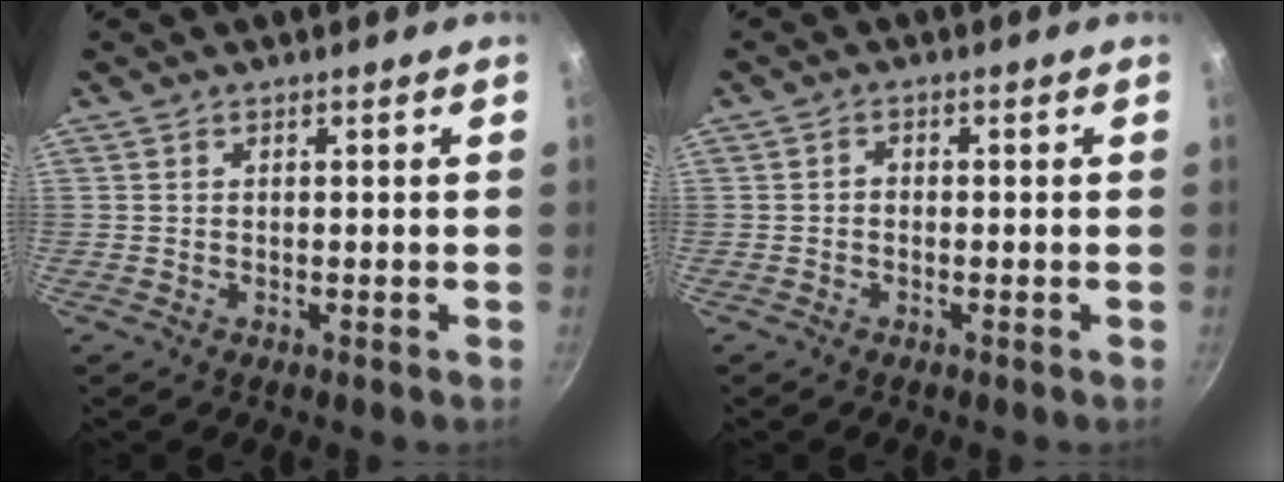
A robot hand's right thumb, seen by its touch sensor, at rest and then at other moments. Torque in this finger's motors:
{"motor_torque": [-0.42, -0.35, 0.23, -0.19, 0.01]}